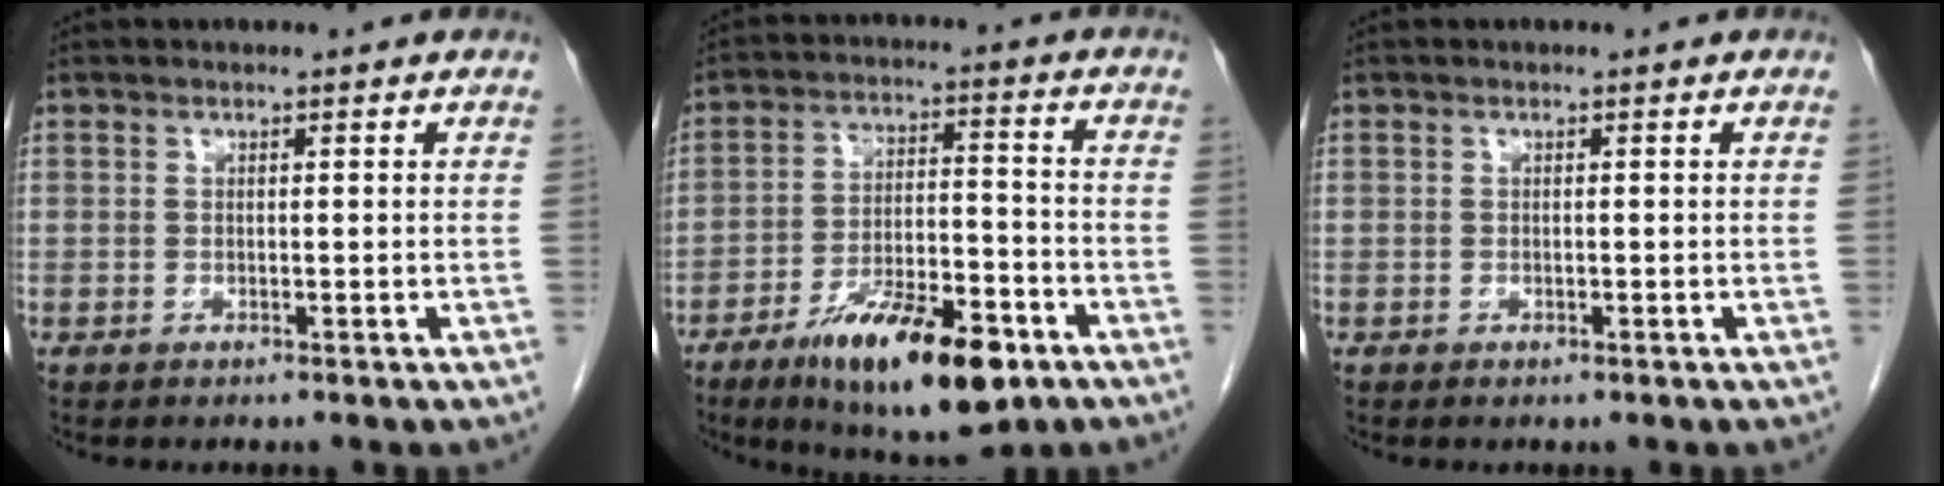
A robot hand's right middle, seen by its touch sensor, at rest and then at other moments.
{"total": 15.8, "force": [-9.1, 4.3, 12.1], "torque": [-0.198, -0.010, -0.144]}
{"total": 0.7, "force": [-0.4, 0.3, 0.5], "torque": [-0.011, -0.003, -0.002]}